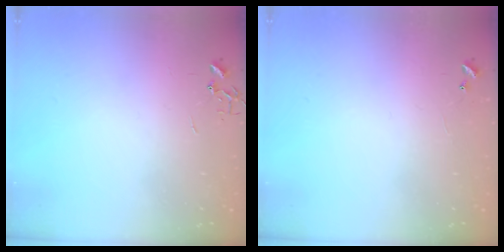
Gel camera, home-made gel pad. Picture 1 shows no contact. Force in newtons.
{"total": 5.1, "press": 5.0, "slide": 0.3}